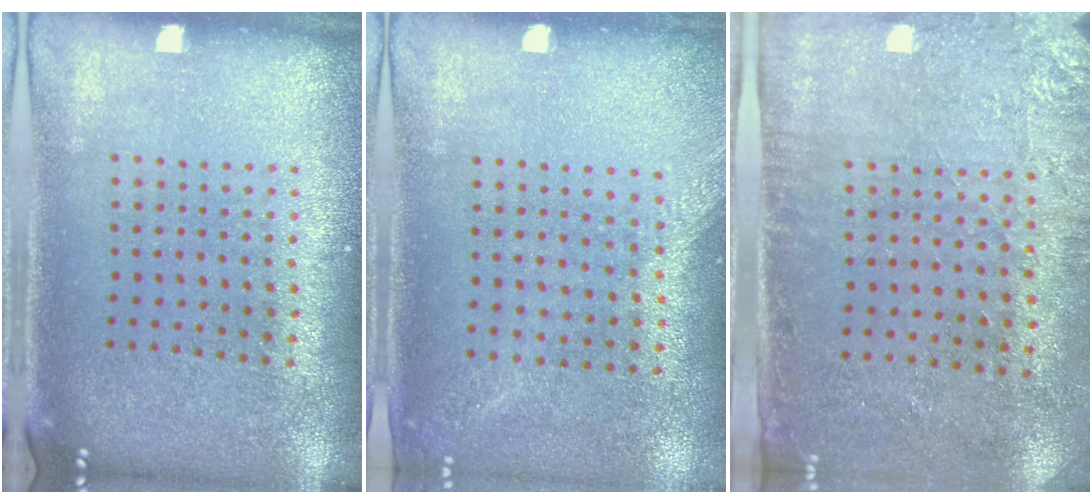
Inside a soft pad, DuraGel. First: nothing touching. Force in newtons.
{"total": 1.3, "press": 1.0, "slide": 0.8}
{"total": 2.8, "press": 2.3, "slide": 1.6}